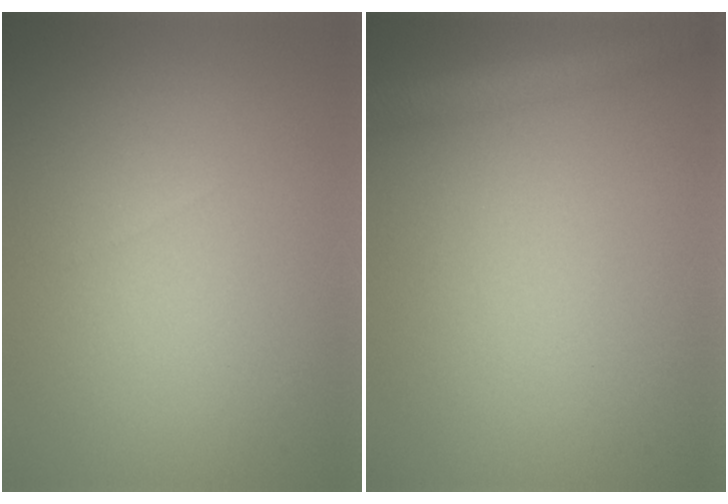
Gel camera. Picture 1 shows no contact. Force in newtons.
{"total": 2.8, "press": 2.8, "slide": 0.2}